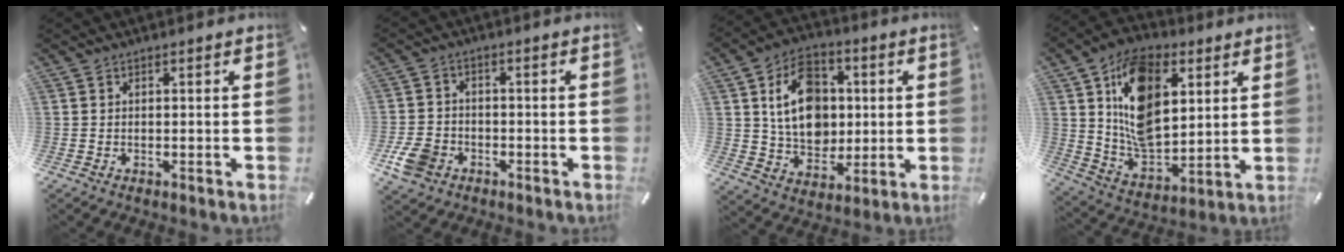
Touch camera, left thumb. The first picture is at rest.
{"total": 7.2, "force": [-3.3, 5.6, 3.2], "torque": [-0.082, 0.015, -0.062]}
{"total": 14.4, "force": [2.1, 11.7, 8.1], "torque": [-0.136, 0.013, 0.042]}
{"total": 17.4, "force": [6.5, 11.6, 11.2], "torque": [-0.217, -0.017, 0.119]}